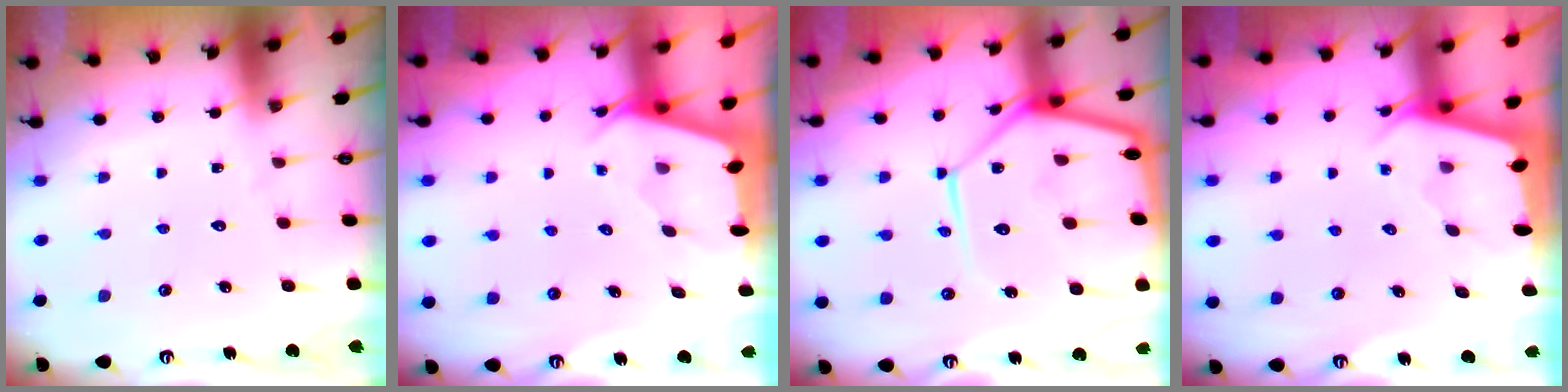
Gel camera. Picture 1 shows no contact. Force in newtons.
{"total": 2.5, "press": 2.5, "slide": 0.2}
{"total": 17.3, "press": 17.2, "slide": 1.7}
{"total": 2.2, "press": 2.2, "slide": 0.3}